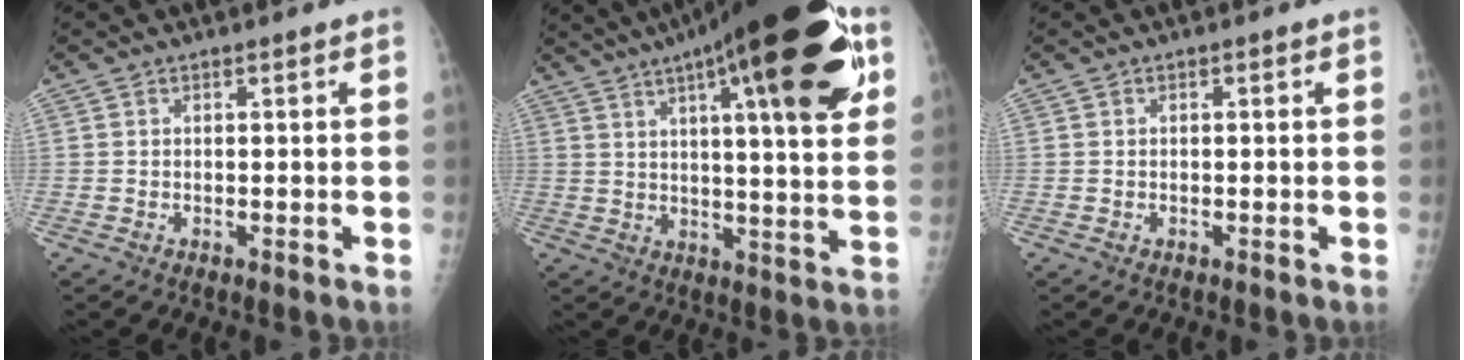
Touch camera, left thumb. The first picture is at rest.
{"total": 27.0, "force": [13.0, 6.2, 22.8], "torque": [-0.330, -0.007, 0.187]}
{"total": 0.0}